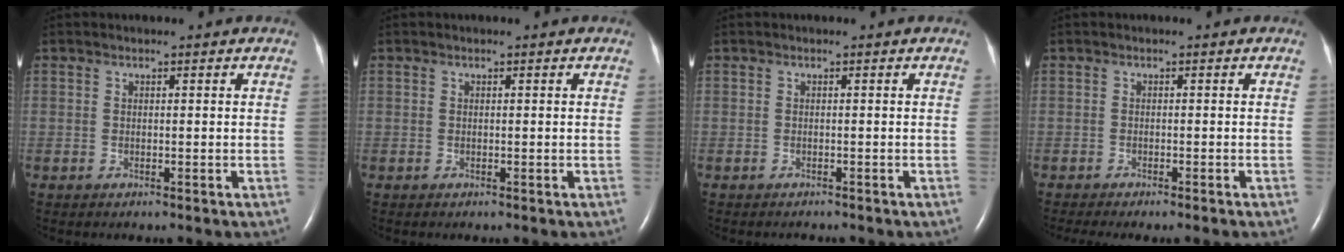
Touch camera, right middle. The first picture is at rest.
{"total": 0.0}
{"total": 0.9, "force": [-0.9, 0.2, 0.3], "torque": [-0.011, -0.004, -0.009]}
{"total": 4.0, "force": [-3.4, -0.3, 2.1], "torque": [-0.025, -0.005, -0.047]}